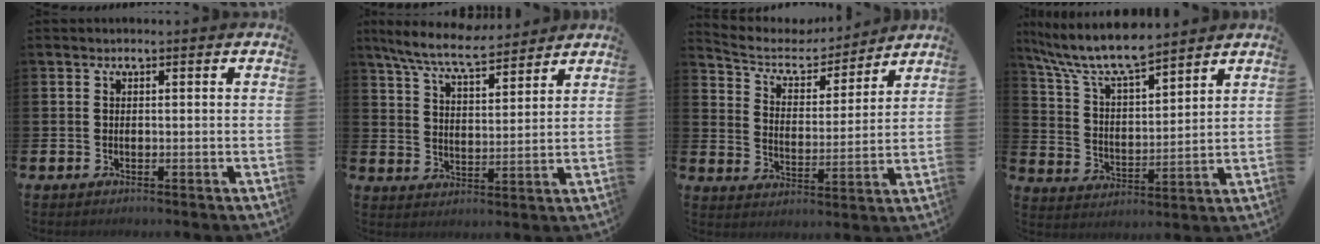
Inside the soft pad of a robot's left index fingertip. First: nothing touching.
{"total": 7.9, "force": [7.2, 1.1, 2.9], "torque": [-0.086, -0.032, 0.130]}
{"total": 6.1, "force": [5.5, 2.2, 1.2], "torque": [-0.063, -0.047, 0.092]}
{"total": 8.5, "force": [7.7, 1.4, 3.4], "torque": [-0.098, -0.040, 0.137]}